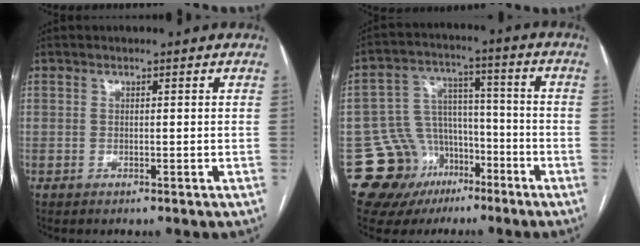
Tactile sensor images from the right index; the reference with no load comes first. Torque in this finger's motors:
{"motor_torque": [-0.28, -0.16, -0.61, -0.21]}